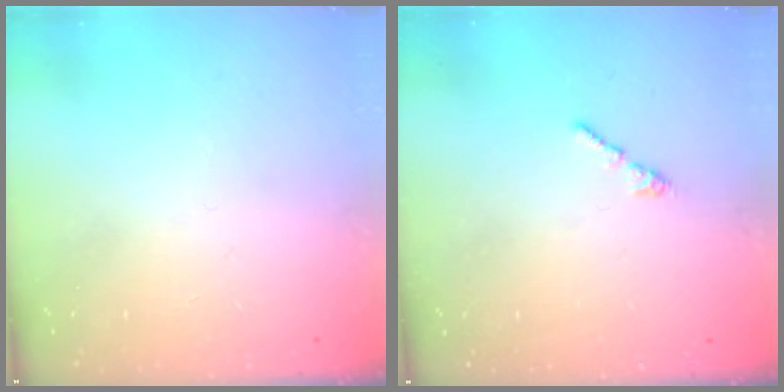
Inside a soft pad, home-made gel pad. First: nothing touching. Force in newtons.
{"total": 0.7, "press": 0.6, "slide": 0.4}